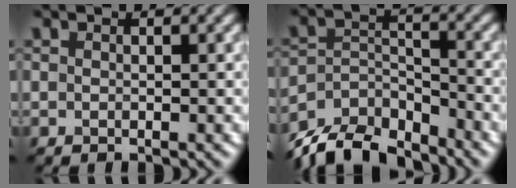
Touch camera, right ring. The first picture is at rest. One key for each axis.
{"total": 7.8, "fx": -6.9, "fy": 2.8, "fz": 2.4, "tx": -0.047, "ty": -0.003, "tz": -0.129}